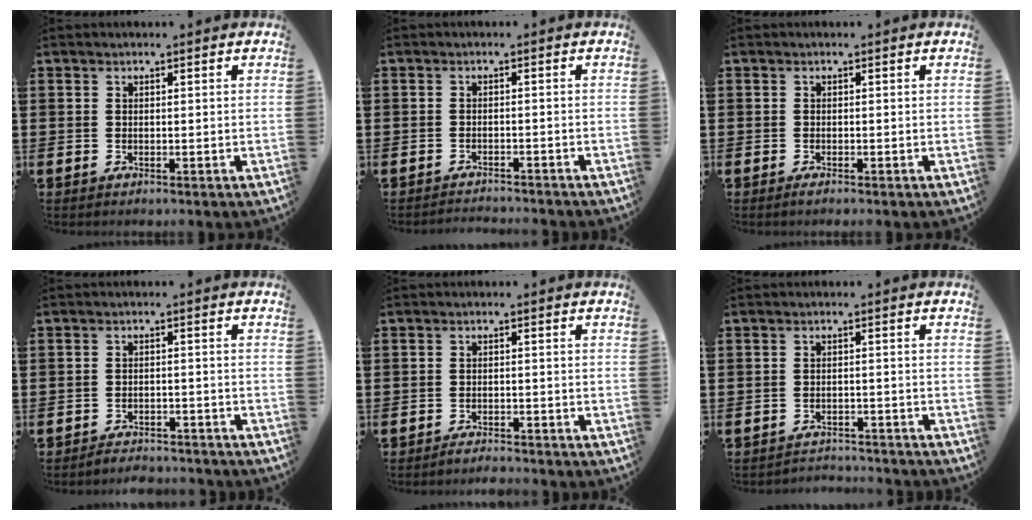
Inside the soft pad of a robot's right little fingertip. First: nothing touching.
{"total": 1.4, "force": [-1.4, -0.2, -0.1], "torque": [-0.002, 0.004, -0.028]}
{"total": 0.6, "force": [-0.3, 0.1, 0.5], "torque": [-0.008, -0.003, -0.005]}
{"total": 2.3, "force": [-2.3, 0.1, -0.2], "torque": [-0.005, 0.004, -0.050]}
{"total": 1.7, "force": [-1.7, 0.0, 0.1], "torque": [-0.006, 0.003, -0.034]}
{"total": 2.0, "force": [-2.0, 0.0, -0.1], "torque": [-0.004, 0.003, -0.044]}